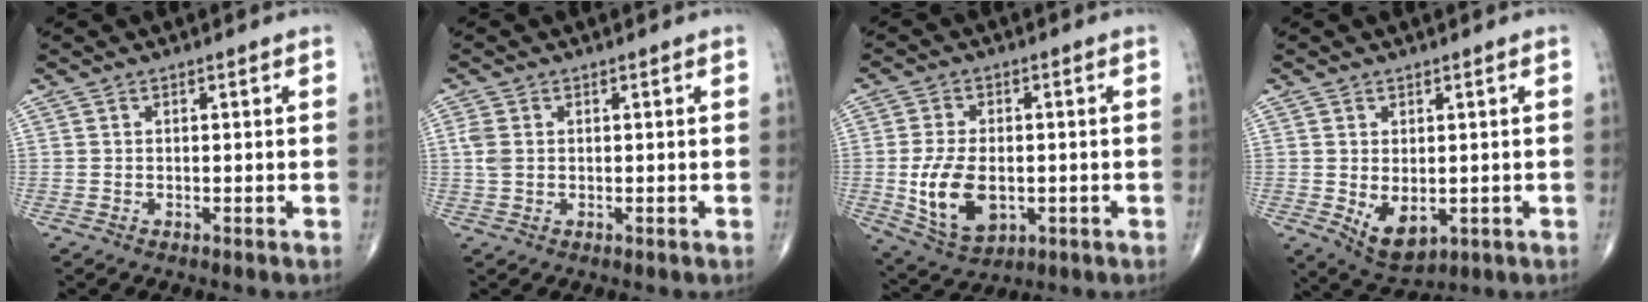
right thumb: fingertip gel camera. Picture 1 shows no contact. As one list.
[{"total": 2.6, "force": [0.3, 1.8, 1.9], "torque": [-0.056, 0.003, 0.006]}, {"total": 11.7, "force": [-1.7, 7.1, 9.2], "torque": [-0.166, -0.007, -0.017]}, {"total": 6.8, "force": [-1.0, 4.1, 5.4], "torque": [-0.076, -0.011, 0.002]}]